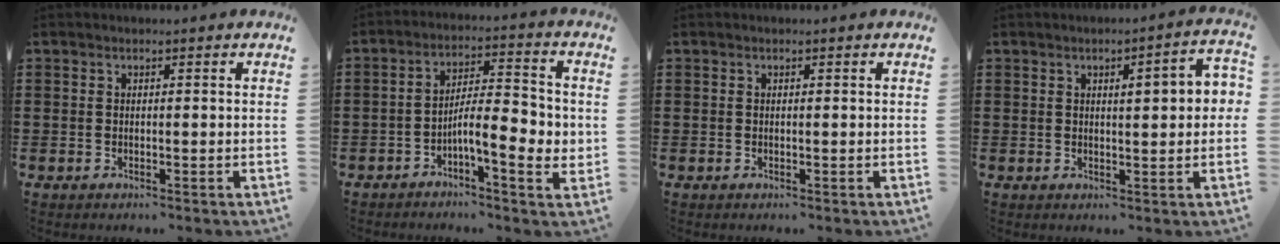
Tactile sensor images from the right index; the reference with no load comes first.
{"total": 8.0, "force": [-1.8, 2.4, 7.4], "torque": [-0.122, -0.005, -0.033]}
{"total": 0.0}
{"total": 3.9, "force": [0.7, 0.8, 3.8], "torque": [-0.063, 0.000, 0.007]}